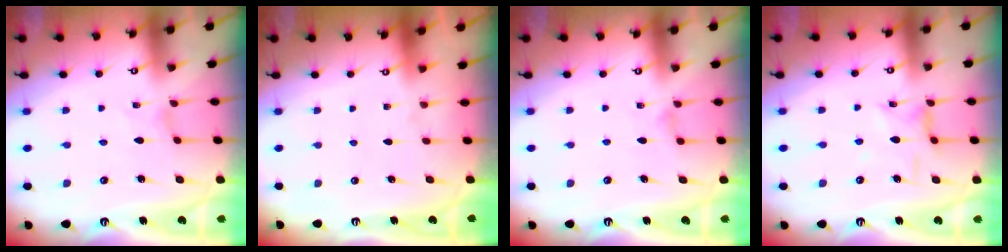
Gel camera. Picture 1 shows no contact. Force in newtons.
{"total": 0.0}
{"total": 0.0}
{"total": 3.7, "press": 3.6, "slide": 0.3}